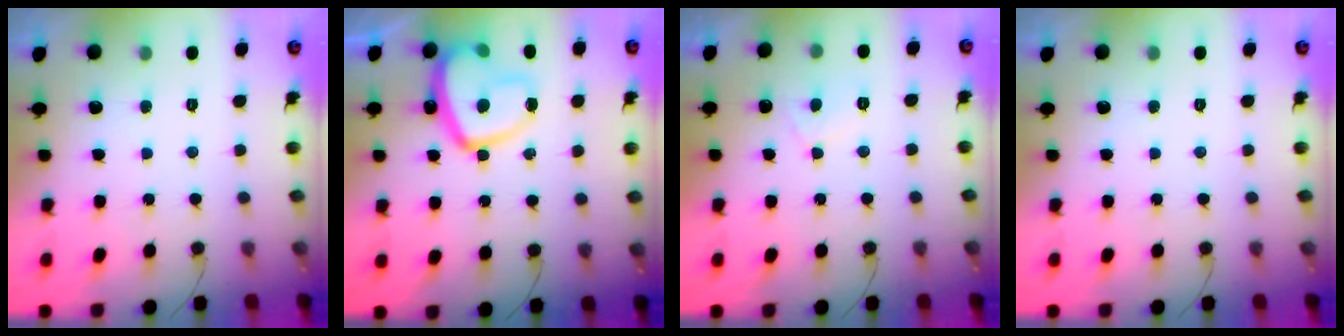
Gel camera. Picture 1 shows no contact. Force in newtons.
{"total": 15.4, "press": 15.4, "slide": 1.2}
{"total": 5.4, "press": 5.4, "slide": 0.7}
{"total": 0.0}